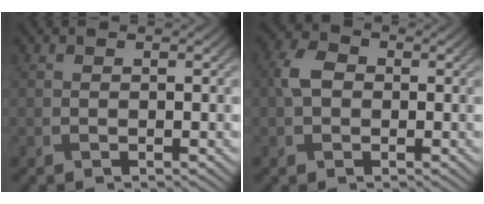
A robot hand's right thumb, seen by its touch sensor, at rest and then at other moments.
{"total": 3.5, "force": [-0.1, 2.7, 2.2], "torque": [-0.053, 0.005, -0.011]}